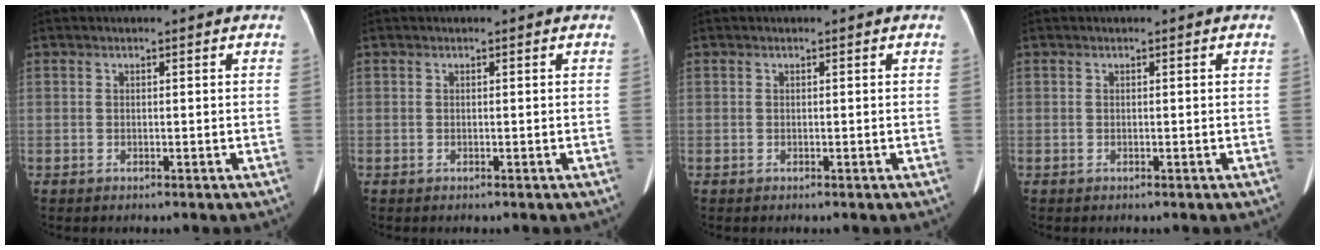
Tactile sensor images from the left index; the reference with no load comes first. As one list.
[{"total": 0.0}, {"total": 0.0}, {"total": 0.0}]